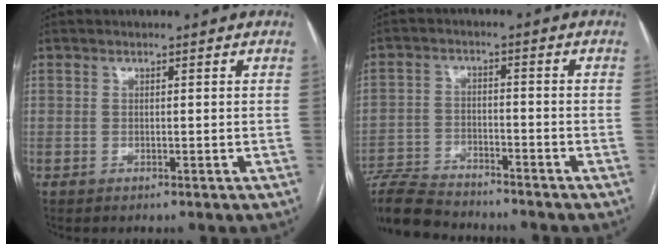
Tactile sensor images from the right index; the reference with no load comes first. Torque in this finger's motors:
{"motor_torque": [-0.75, -0.48, -0.34, -0.14]}